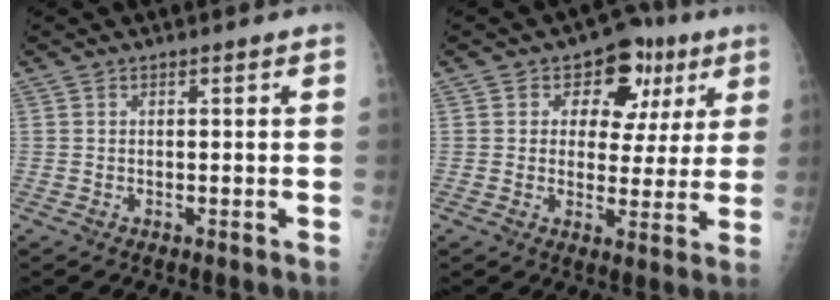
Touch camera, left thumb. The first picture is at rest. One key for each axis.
{"total": 11.6, "fx": 4.6, "fy": 8.3, "fz": 6.7, "tx": -0.033, "ty": 0.001, "tz": 0.058}